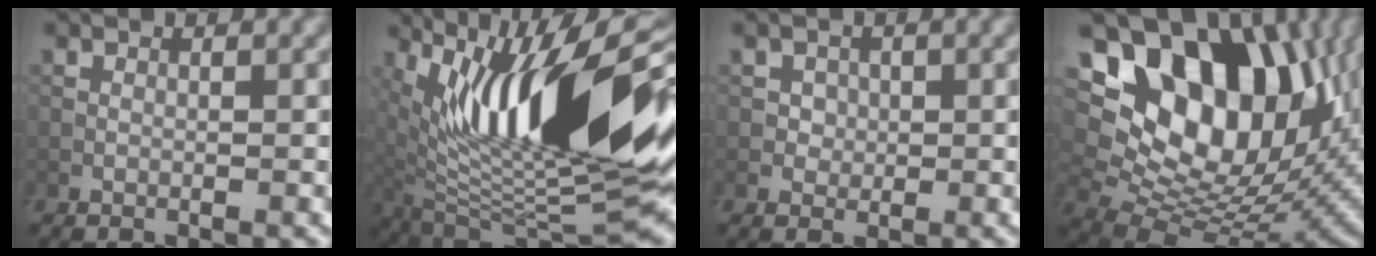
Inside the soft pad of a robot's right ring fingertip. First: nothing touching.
{"total": 17.3, "force": [3.9, 6.5, 15.6], "torque": [-0.253, 0.013, 0.060]}
{"total": 2.3, "force": [0.7, 2.0, 0.8], "torque": [-0.009, -0.004, 0.016]}
{"total": 16.4, "force": [6.9, 10.1, 11.0], "torque": [-0.186, 0.029, 0.125]}